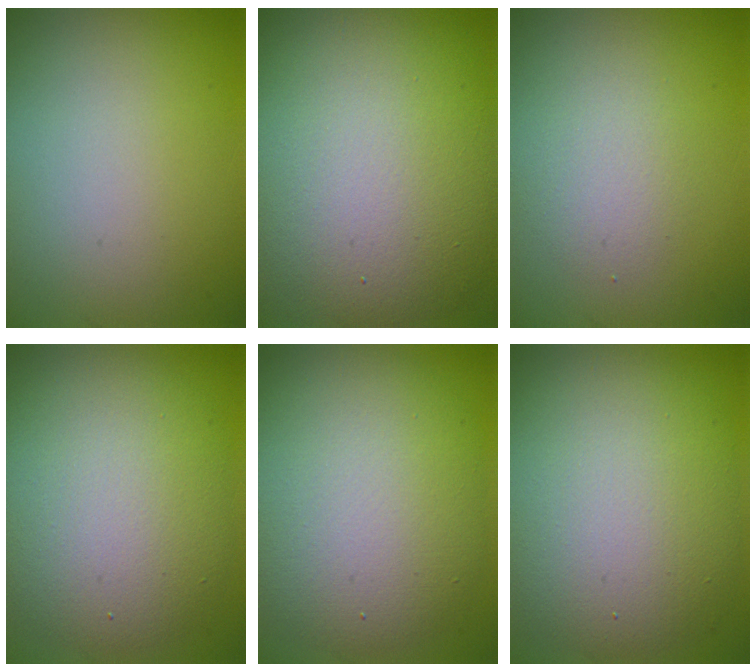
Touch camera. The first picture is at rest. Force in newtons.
{"total": 14.9, "press": 14.9, "slide": 0.8}
{"total": 2.2, "press": 2.2, "slide": 0.0}
{"total": 8.5, "press": 8.5, "slide": 0.3}
{"total": 9.5, "press": 9.5, "slide": 0.5}
{"total": 10.1, "press": 10.1, "slide": 0.7}